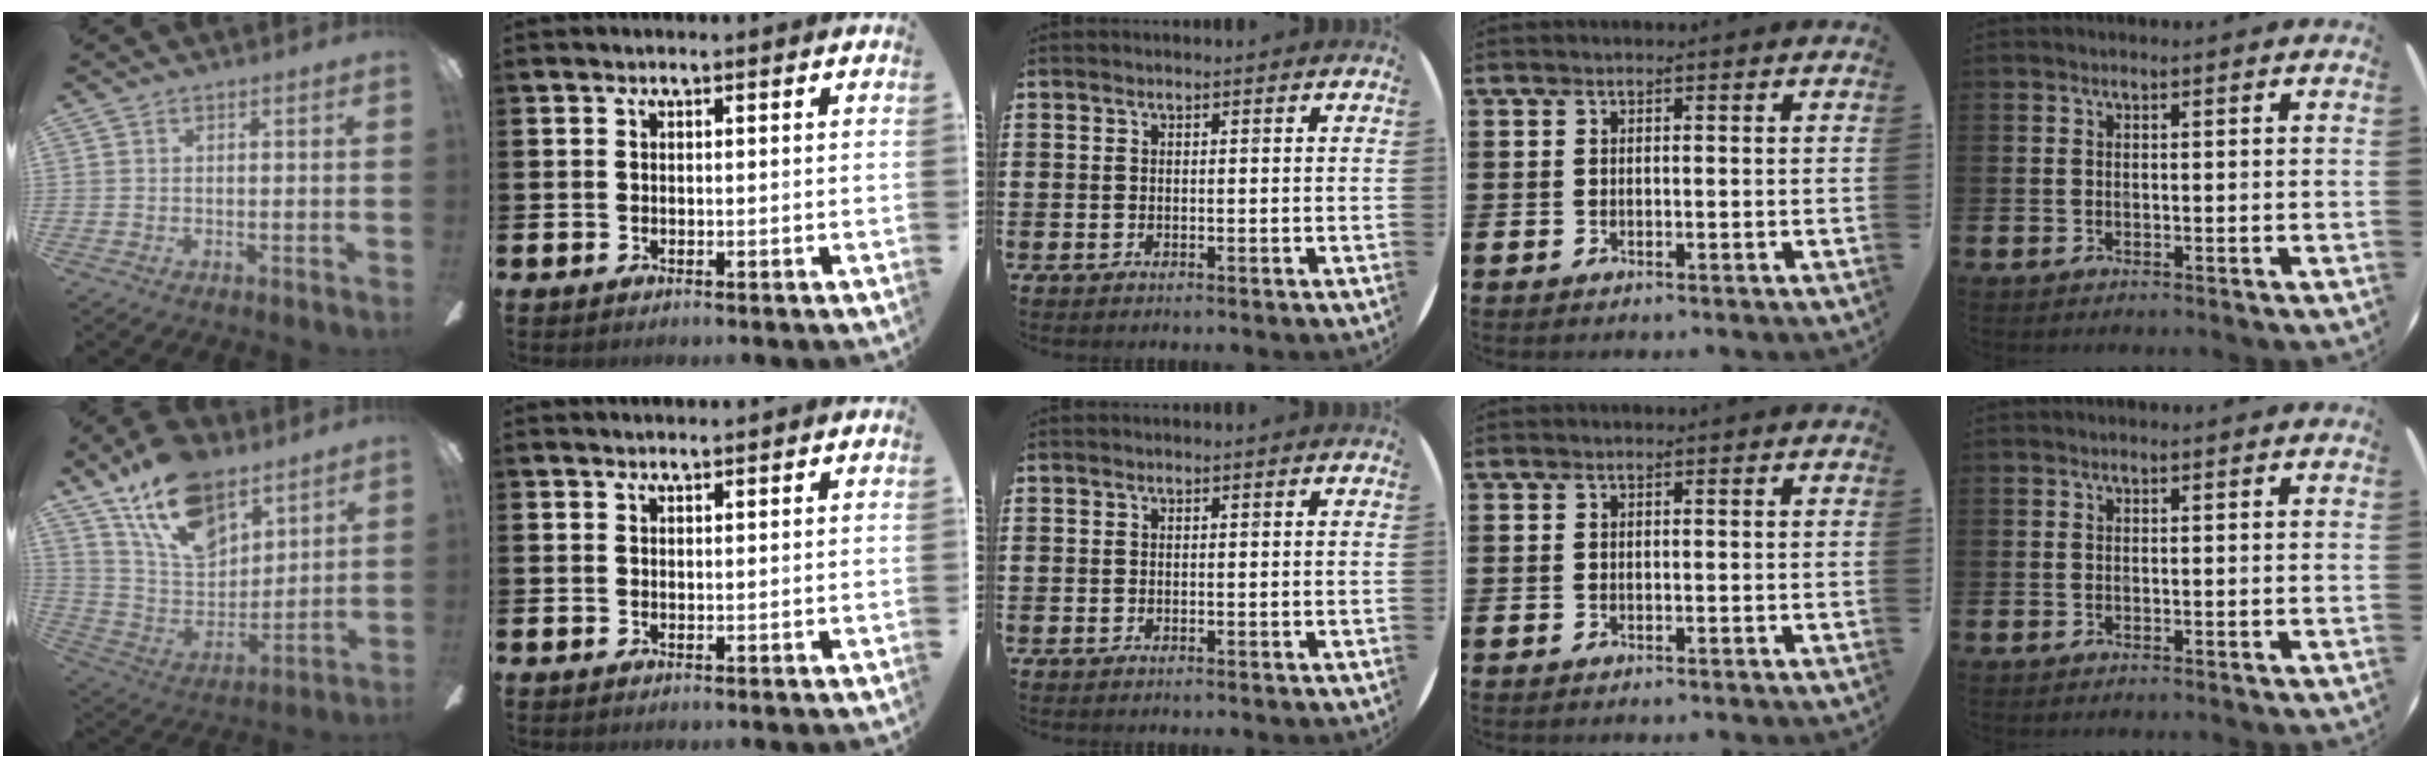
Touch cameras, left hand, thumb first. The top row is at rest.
{"thumb": {"total": 18.1, "force": [12.3, 9.7, 9.1], "torque": [-0.173, -0.058, 0.229]}, "index": {"total": 0.8, "force": [0.8, 0.0, 0.0], "torque": [0.008, -0.003, 0.013]}}